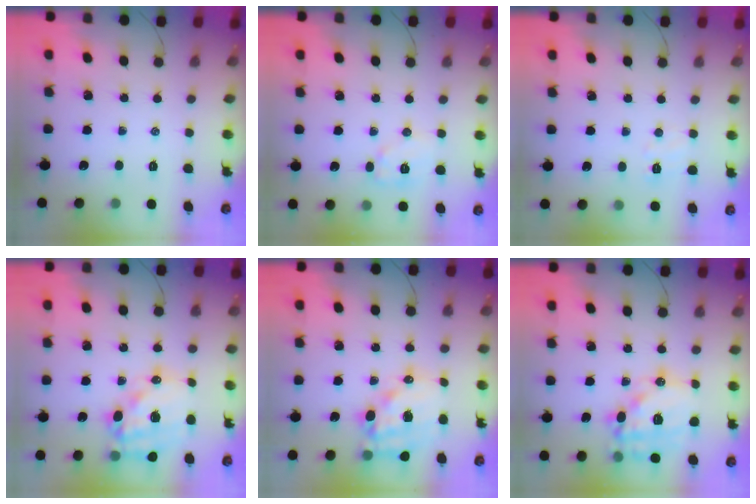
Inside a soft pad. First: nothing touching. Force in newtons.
{"total": 7.7, "press": 7.7, "slide": 0.4}
{"total": 4.9, "press": 4.8, "slide": 1.2}
{"total": 16.6, "press": 16.1, "slide": 3.7}
{"total": 14.5, "press": 14.1, "slide": 3.4}
{"total": 17.5, "press": 17.2, "slide": 3.0}